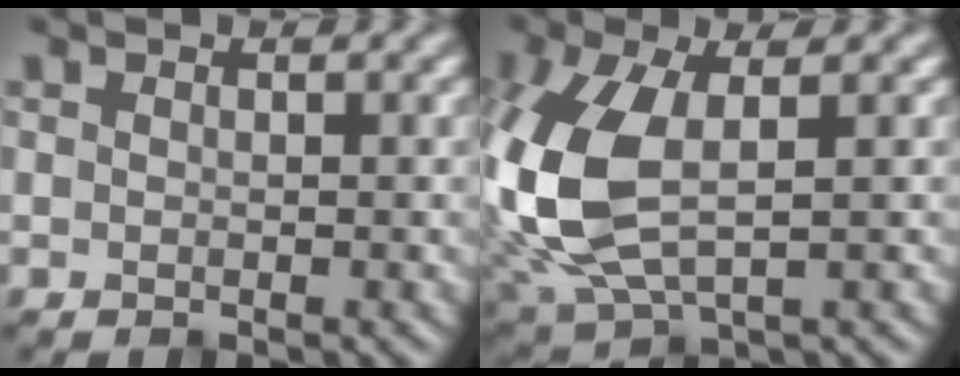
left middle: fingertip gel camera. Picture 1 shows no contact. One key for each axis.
{"total": 9.6, "fx": 0.3, "fy": 5.4, "fz": 8.0, "tx": -0.226, "ty": -0.007, "tz": 0.013}